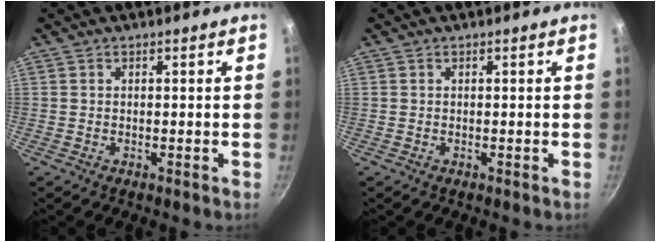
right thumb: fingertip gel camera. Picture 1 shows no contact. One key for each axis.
{"total": 0.0}